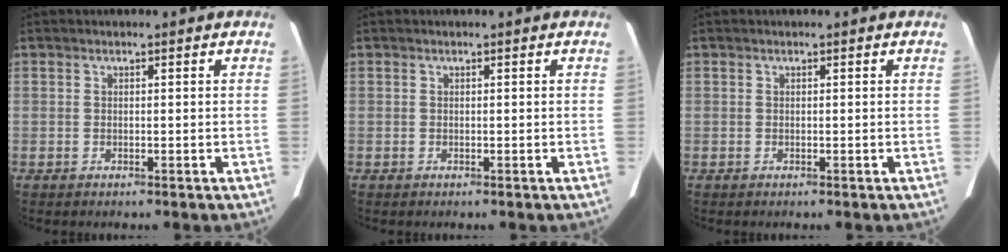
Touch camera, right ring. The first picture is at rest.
{"total": 0.0}
{"total": 0.0}